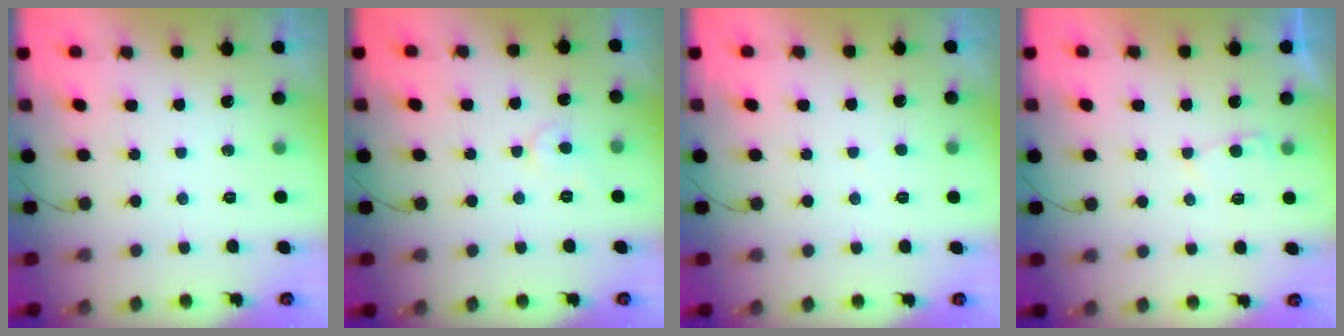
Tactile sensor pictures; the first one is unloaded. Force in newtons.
{"total": 4.8, "press": 4.8, "slide": 0.4}
{"total": 2.0, "press": 2.0, "slide": 0.2}
{"total": 2.0, "press": 2.0, "slide": 0.3}